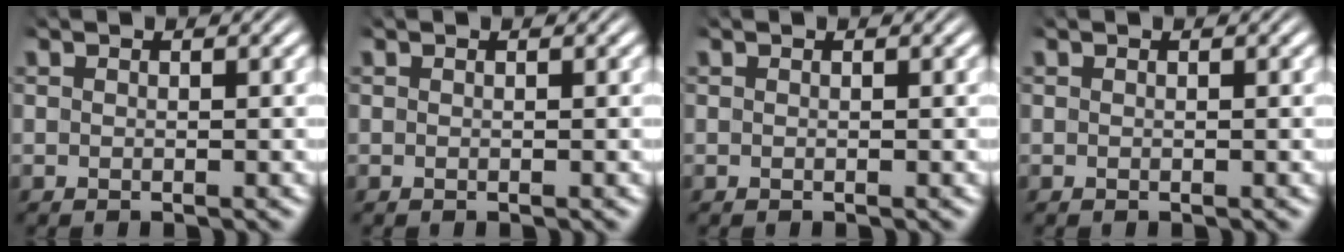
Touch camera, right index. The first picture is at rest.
{"total": 0.0}
{"total": 0.0}
{"total": 0.0}